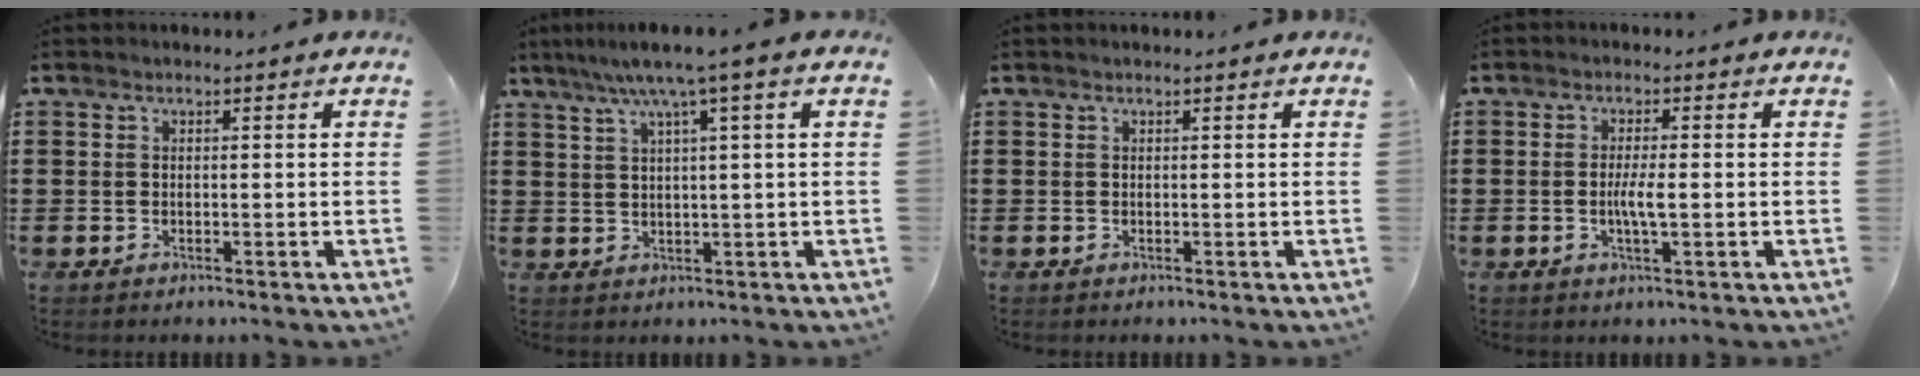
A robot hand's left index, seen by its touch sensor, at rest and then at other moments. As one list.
[{"total": 5.3, "force": [2.8, -0.4, 4.4], "torque": [-0.094, -0.001, 0.043]}, {"total": 0.0}, {"total": 3.3, "force": [-0.5, 0.5, 3.3], "torque": [-0.066, -0.005, -0.011]}]